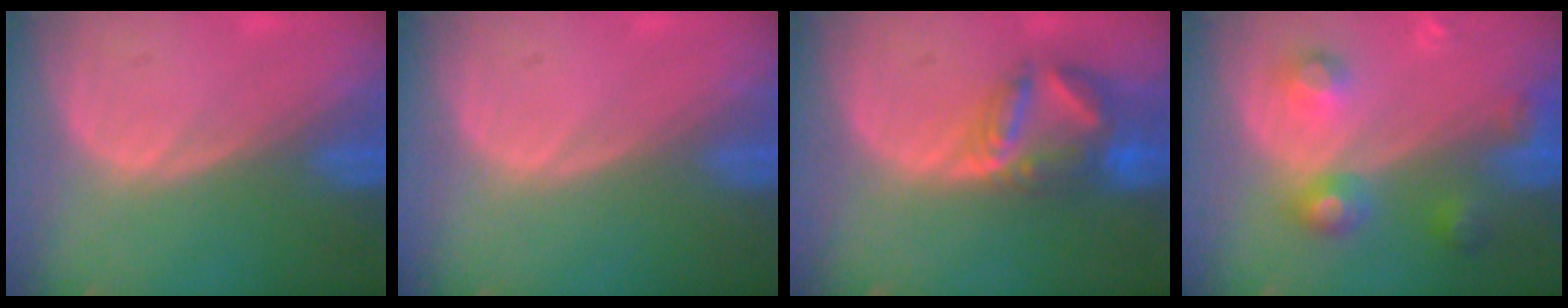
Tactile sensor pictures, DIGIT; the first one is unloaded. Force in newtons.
{"total": 0.0}
{"total": 6.9, "press": 6.3, "slide": 2.9}
{"total": 6.0, "press": 6.0, "slide": 0.3}